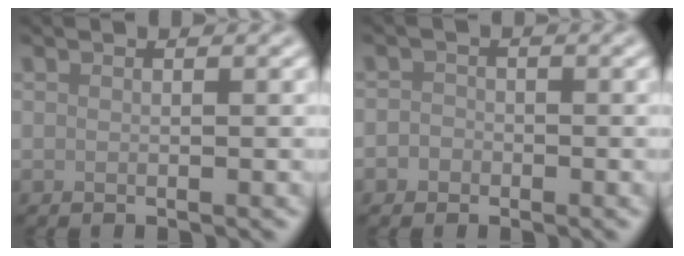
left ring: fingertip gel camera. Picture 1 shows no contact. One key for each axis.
{"total": 1.3, "fx": -0.6, "fy": 1.2, "fz": 0.2, "tx": 0.012, "ty": 0.001, "tz": -0.015}